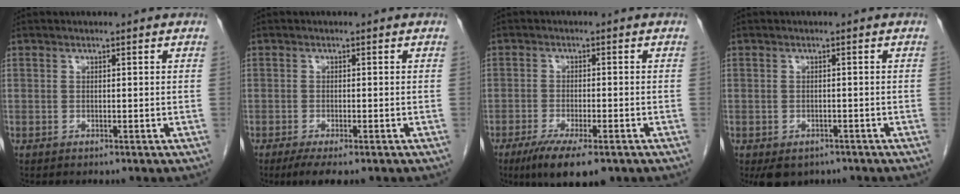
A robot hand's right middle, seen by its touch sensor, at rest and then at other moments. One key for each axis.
{"total": 5.0, "fx": -3.6, "fy": 1.1, "fz": 3.3, "tx": -0.048, "ty": -0.012, "tz": -0.052}
{"total": 9.0, "fx": -6.0, "fy": 2.2, "fz": 6.3, "tx": -0.099, "ty": -0.017, "tz": -0.093}
{"total": 5.2, "fx": -3.7, "fy": 3.2, "fz": 1.6, "tx": -0.017, "ty": 0.002, "tz": -0.048}